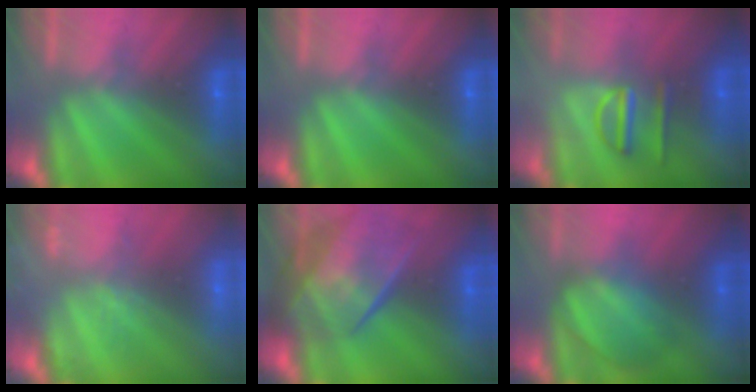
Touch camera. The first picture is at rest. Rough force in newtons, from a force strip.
{"total": 0.0}
{"total": 2.9}
{"total": 2.0}
{"total": 7.4}
{"total": 3.3}